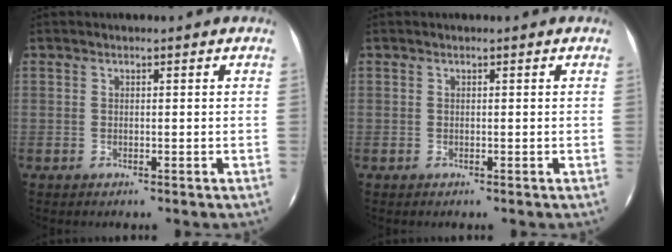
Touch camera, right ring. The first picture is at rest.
{"total": 0.0}